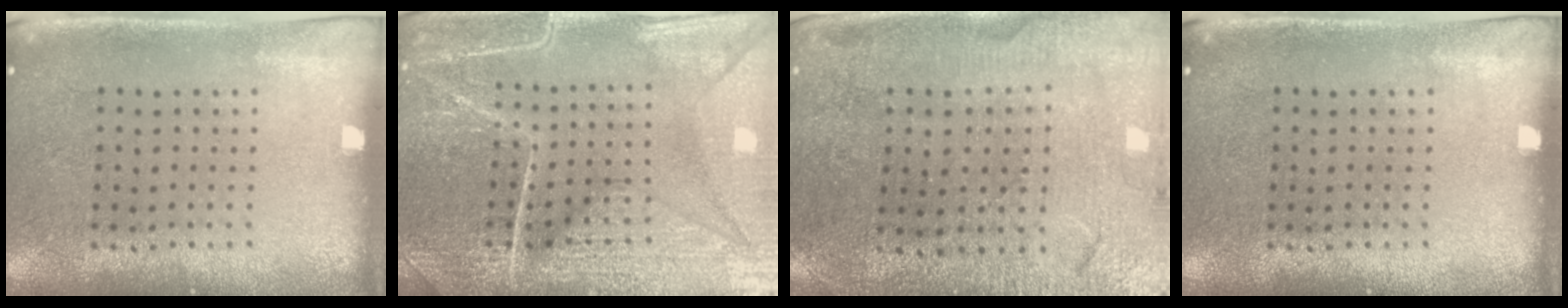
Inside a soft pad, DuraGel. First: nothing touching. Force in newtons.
{"total": 7.2, "press": 7.1, "slide": 0.8}
{"total": 1.3, "press": 1.3, "slide": 0.1}
{"total": 0.0}